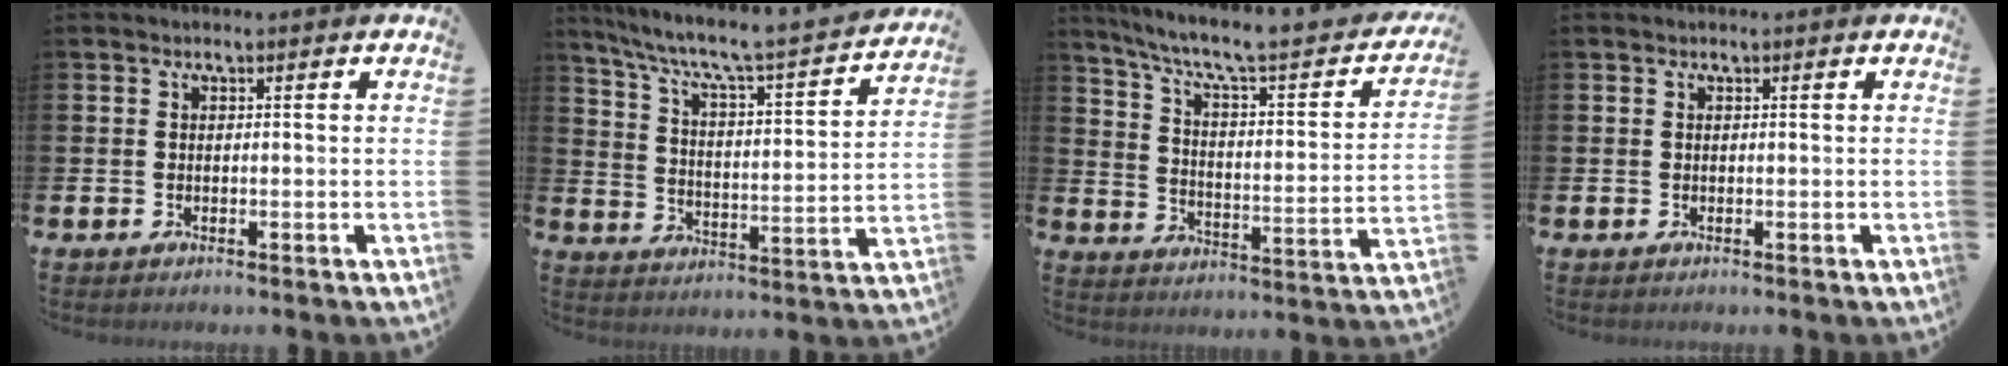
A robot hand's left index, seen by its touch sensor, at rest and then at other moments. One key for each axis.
{"total": 6.5, "fx": 5.6, "fy": 0.7, "fz": 3.2, "tx": -0.087, "ty": -0.048, "tz": 0.086}
{"total": 7.6, "fx": 6.2, "fy": 1.3, "fz": 4.3, "tx": -0.104, "ty": -0.048, "tz": 0.093}
{"total": 0.0}